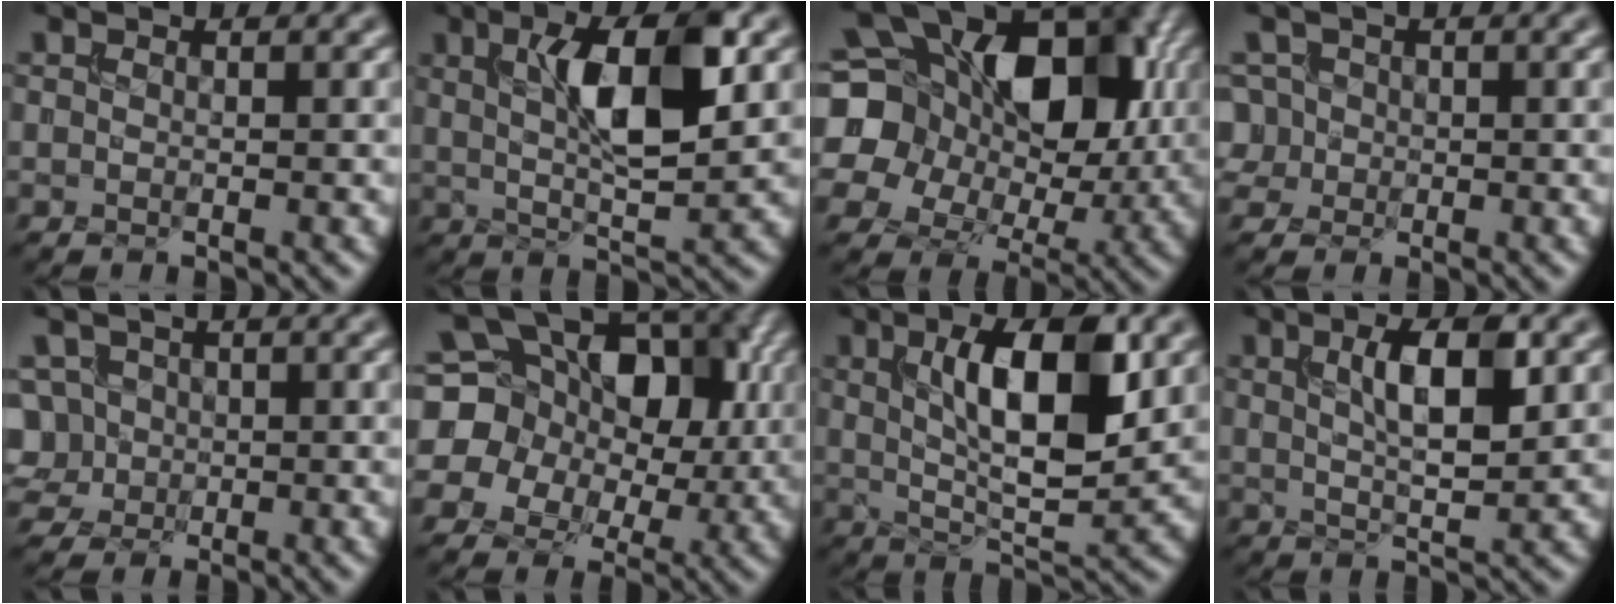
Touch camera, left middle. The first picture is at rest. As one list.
[{"total": 7.6, "force": [2.1, 2.1, 6.9], "torque": [-0.115, 0.007, 0.033]}, {"total": 15.1, "force": [2.3, 11.2, 9.9], "torque": [-0.169, 0.003, 0.039]}, {"total": 3.0, "force": [0.0, 2.9, 1.0], "torque": [-0.014, 0.029, -0.010]}, {"total": 5.0, "force": [0.3, 4.5, 2.1], "torque": [-0.042, 0.032, -0.004]}, {"total": 12.5, "force": [2.0, 10.2, 6.9], "torque": [-0.127, 0.018, 0.024]}, {"total": 9.0, "force": [2.3, 3.2, 8.1], "torque": [-0.128, 0.002, 0.038]}, {"total": 5.2, "force": [1.6, 1.6, 4.6], "torque": [-0.083, 0.005, 0.028]}]